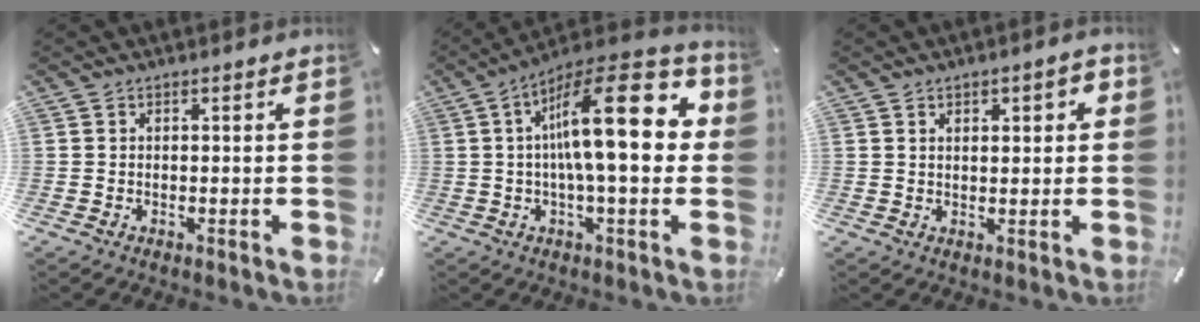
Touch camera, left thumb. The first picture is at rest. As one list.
[{"total": 21.3, "force": [3.6, 6.8, 19.9], "torque": [-0.319, -0.025, 0.045]}, {"total": 2.7, "force": [0.9, 1.5, 2.1], "torque": [-0.033, 0.002, 0.011]}]